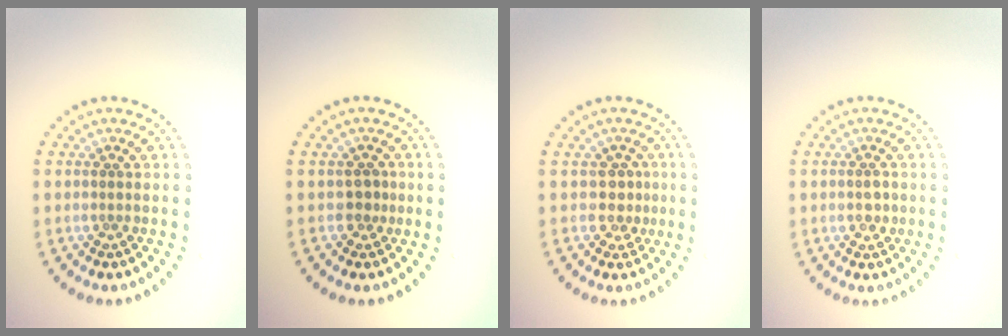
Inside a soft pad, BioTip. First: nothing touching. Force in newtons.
{"total": 1.3, "press": 1.0, "slide": 0.8}
{"total": 2.0, "press": 1.4, "slide": 1.4}
{"total": 1.3, "press": 1.3, "slide": 0.1}